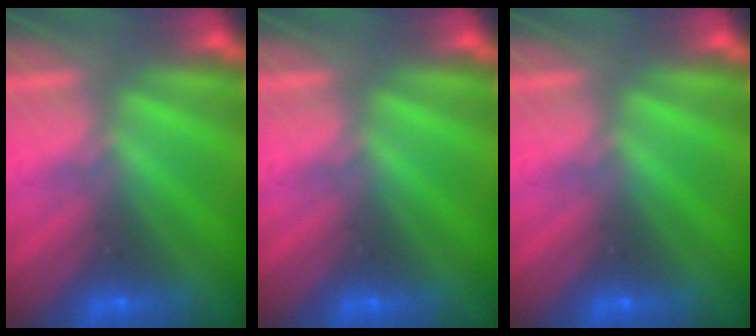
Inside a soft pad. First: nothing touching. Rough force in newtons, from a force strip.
{"total": 0.0}
{"total": 0.0}